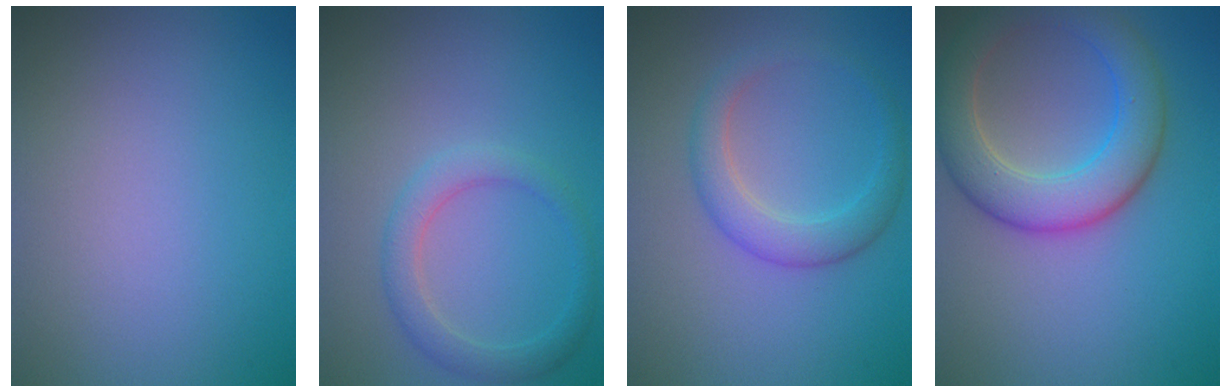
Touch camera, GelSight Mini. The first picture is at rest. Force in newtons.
{"total": 2.6, "press": 2.6, "slide": 0.2}
{"total": 3.2, "press": 3.2, "slide": 0.1}
{"total": 6.5, "press": 6.5, "slide": 0.2}